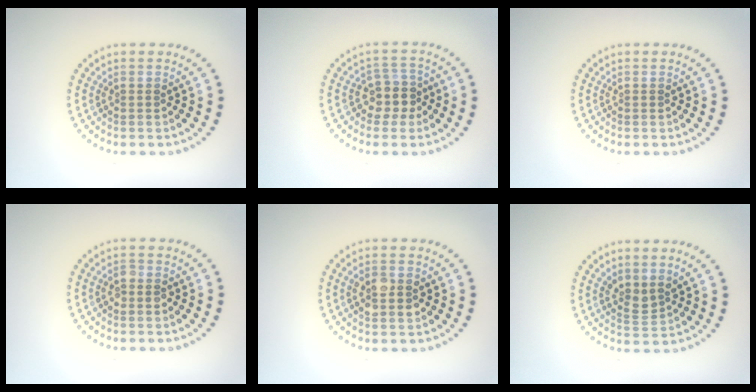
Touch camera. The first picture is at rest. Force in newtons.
{"total": 2.8, "press": 2.4, "slide": 1.6}
{"total": 0.0}
{"total": 1.2, "press": 1.1, "slide": 0.2}
{"total": 2.6, "press": 2.6, "slide": 0.2}
{"total": 1.9, "press": 1.4, "slide": 1.3}